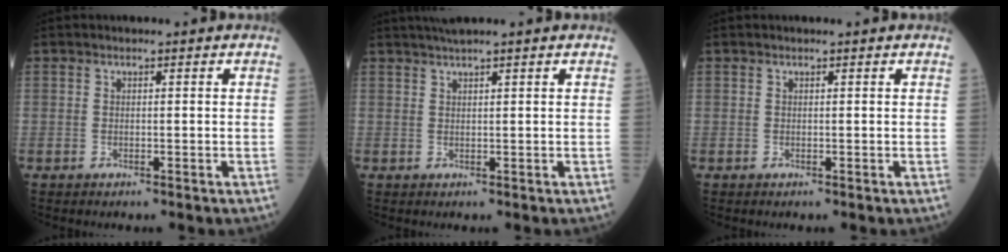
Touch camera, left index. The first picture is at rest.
{"total": 3.2, "force": [2.6, -0.7, 1.6], "torque": [-0.019, 0.021, 0.048]}
{"total": 0.0}